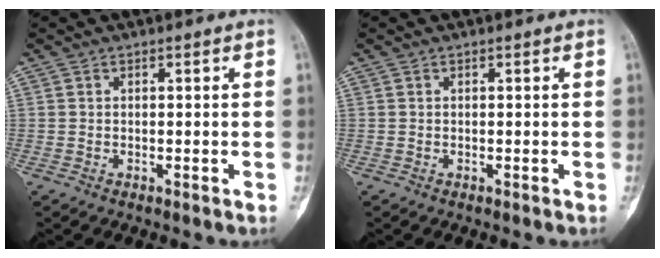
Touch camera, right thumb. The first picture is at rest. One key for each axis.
{"total": 0.0}